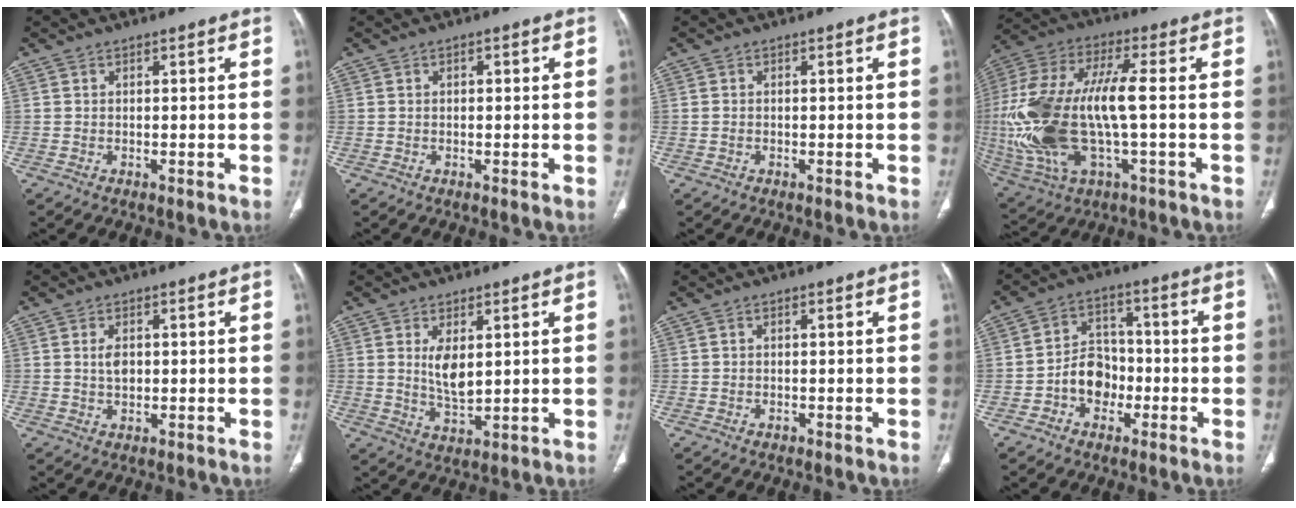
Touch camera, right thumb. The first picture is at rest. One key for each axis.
{"total": 1.0, "fx": 0.2, "fy": 0.5, "fz": 0.8, "tx": -0.017, "ty": 0.005, "tz": 0.006}
{"total": 0.7, "fx": -0.1, "fy": 0.5, "fz": 0.5, "tx": -0.014, "ty": 0.005, "tz": 0.000}
{"total": 24.5, "fx": -2.0, "fy": 9.5, "fz": 22.5, "tx": -0.516, "ty": 0.013, "tz": -0.025}
{"total": 3.0, "fx": 0.4, "fy": 1.9, "fz": 2.3, "tx": -0.040, "ty": -0.001, "tz": 0.008}
{"total": 5.9, "fx": 1.5, "fy": 2.7, "fz": 4.9, "tx": -0.083, "ty": -0.020, "tz": 0.038}
{"total": 0.5, "fx": -0.3, "fy": 0.4, "fz": 0.2, "tx": -0.003, "ty": 0.001, "tz": -0.005}
{"total": 8.1, "fx": -2.6, "fy": 6.4, "fz": 4.2, "tx": -0.039, "ty": 0.034, "tz": -0.052}